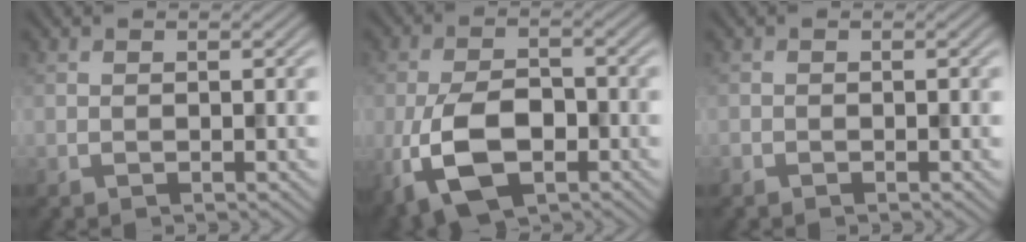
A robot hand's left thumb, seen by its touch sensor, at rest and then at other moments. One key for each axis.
{"total": 9.2, "fx": -3.5, "fy": 5.0, "fz": 6.9, "tx": -0.157, "ty": -0.015, "tz": -0.071}
{"total": 0.5, "fx": -0.4, "fy": 0.2, "fz": 0.1, "tx": -0.002, "ty": -0.003, "tz": -0.008}